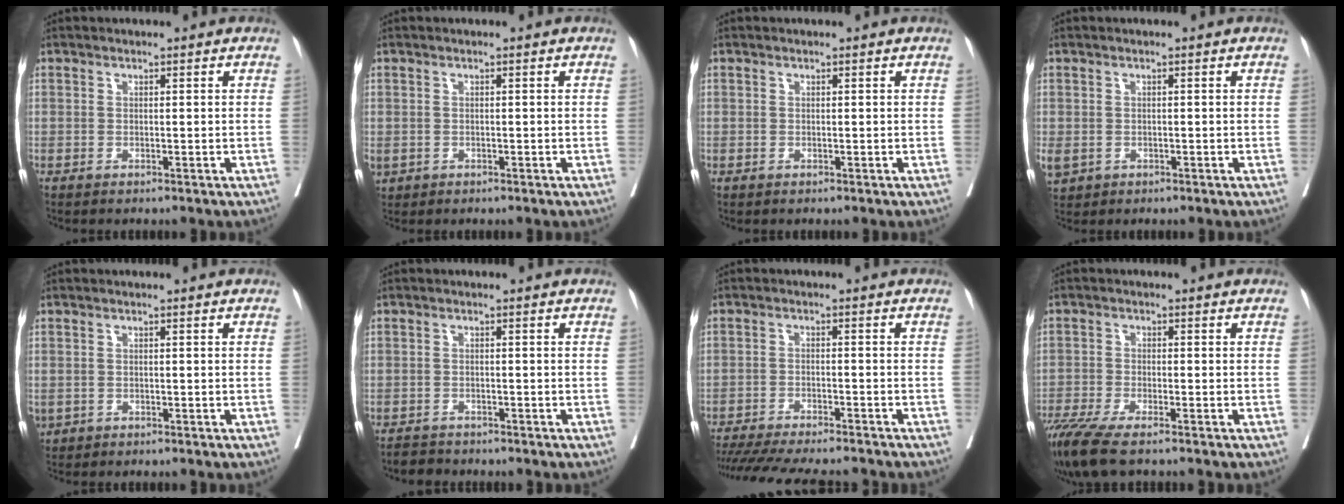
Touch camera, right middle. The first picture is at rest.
{"total": 2.4, "force": [-0.7, 1.8, 1.3], "torque": [-0.039, 0.001, -0.004]}
{"total": 0.5, "force": [0.0, 0.5, 0.0], "torque": [0.009, 0.007, -0.004]}
{"total": 4.1, "force": [-1.5, 3.2, 2.0], "torque": [-0.056, -0.003, -0.016]}
{"total": 2.7, "force": [-0.9, 2.2, 1.3], "torque": [-0.039, -0.001, -0.006]}
{"total": 2.8, "force": [-2.6, 1.0, -0.1], "torque": [-0.003, -0.004, -0.045]}
{"total": 17.0, "force": [-15.2, 2.5, 7.2], "torque": [-0.153, -0.030, -0.215]}
{"total": 8.3, "force": [-6.4, 1.0, 5.2], "torque": [-0.092, -0.019, -0.113]}